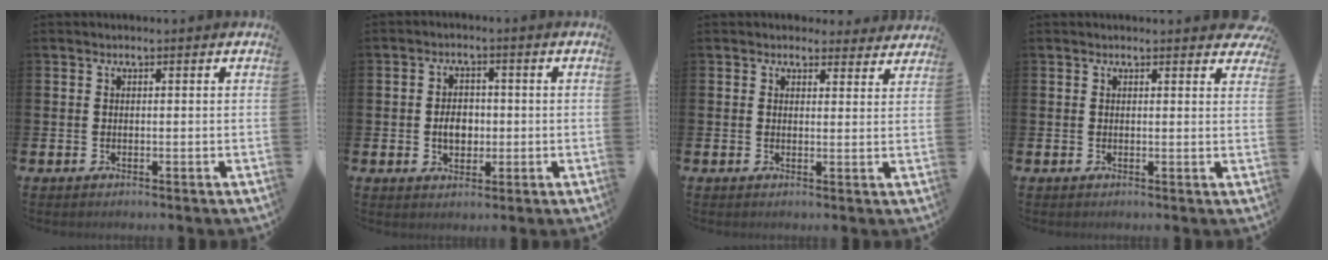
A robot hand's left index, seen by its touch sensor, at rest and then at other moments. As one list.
[{"total": 3.6, "force": [-0.4, 2.7, 2.4], "torque": [-0.031, 0.001, -0.015]}, {"total": 2.8, "force": [2.6, 1.1, -0.3], "torque": [0.019, -0.017, 0.043]}, {"total": 1.2, "force": [1.2, 0.3, 0.0], "torque": [0.011, -0.005, 0.018]}]